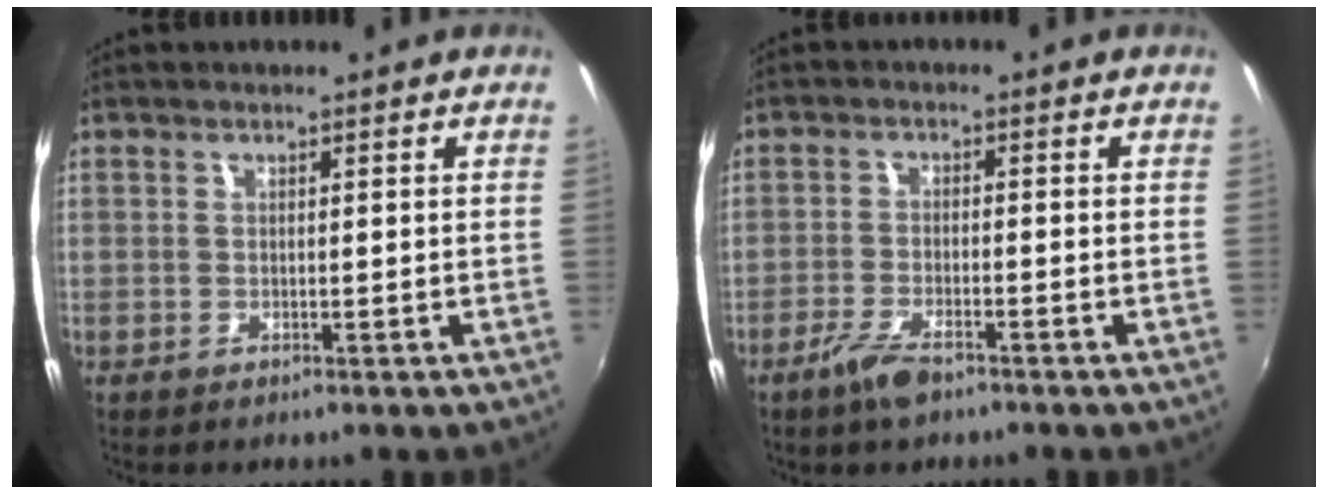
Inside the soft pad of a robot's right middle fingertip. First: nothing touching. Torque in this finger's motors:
{"motor_torque": [0.59, -0.37, 0.22, 0.07]}